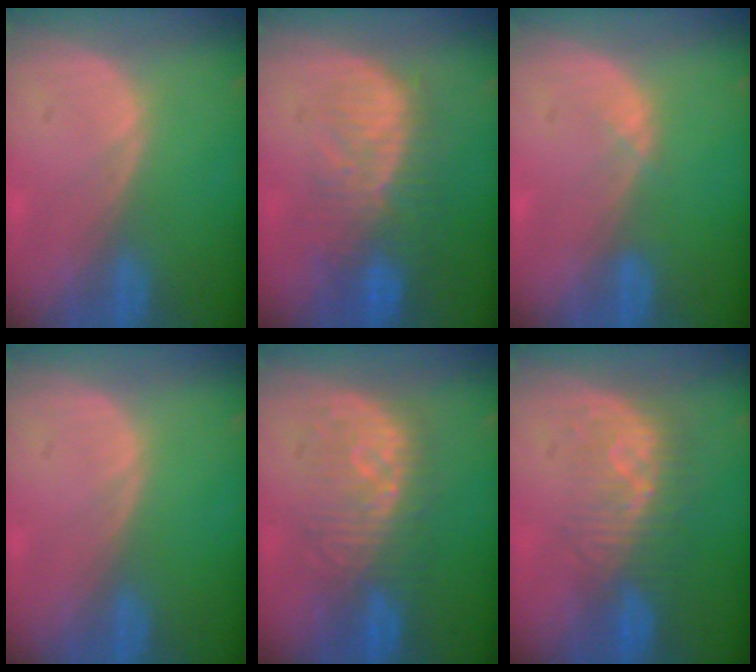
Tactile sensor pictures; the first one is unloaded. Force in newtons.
{"total": 10.3, "press": 8.8, "slide": 5.4}
{"total": 0.9, "press": 0.9, "slide": 0.3}
{"total": 0.0}
{"total": 8.2, "press": 8.2, "slide": 0.5}
{"total": 8.2, "press": 7.4, "slide": 3.6}